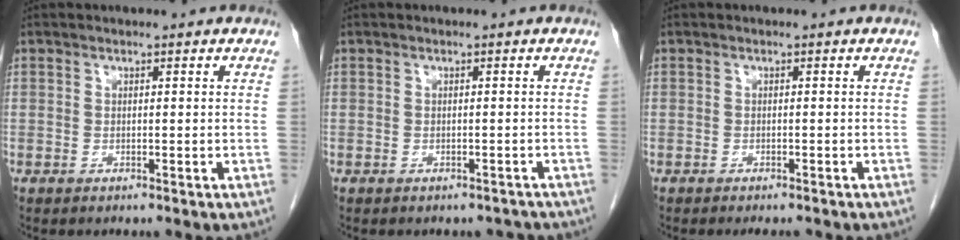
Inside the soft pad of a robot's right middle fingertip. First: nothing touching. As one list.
[{"total": 2.7, "force": [-2.4, 1.3, 0.1], "torque": [0.004, 0.006, -0.030]}, {"total": 2.7, "force": [-2.4, 0.9, 1.0], "torque": [-0.010, -0.005, -0.028]}]